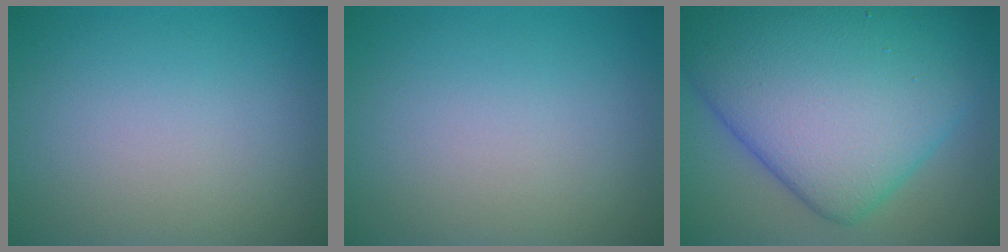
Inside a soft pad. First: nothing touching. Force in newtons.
{"total": 0.0}
{"total": 14.8, "press": 14.8, "slide": 0.5}